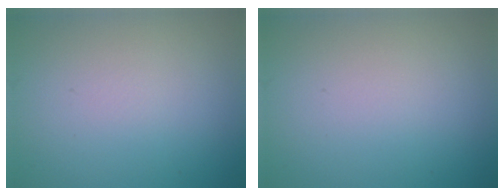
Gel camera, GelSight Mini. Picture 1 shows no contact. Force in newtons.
{"total": 0.0}